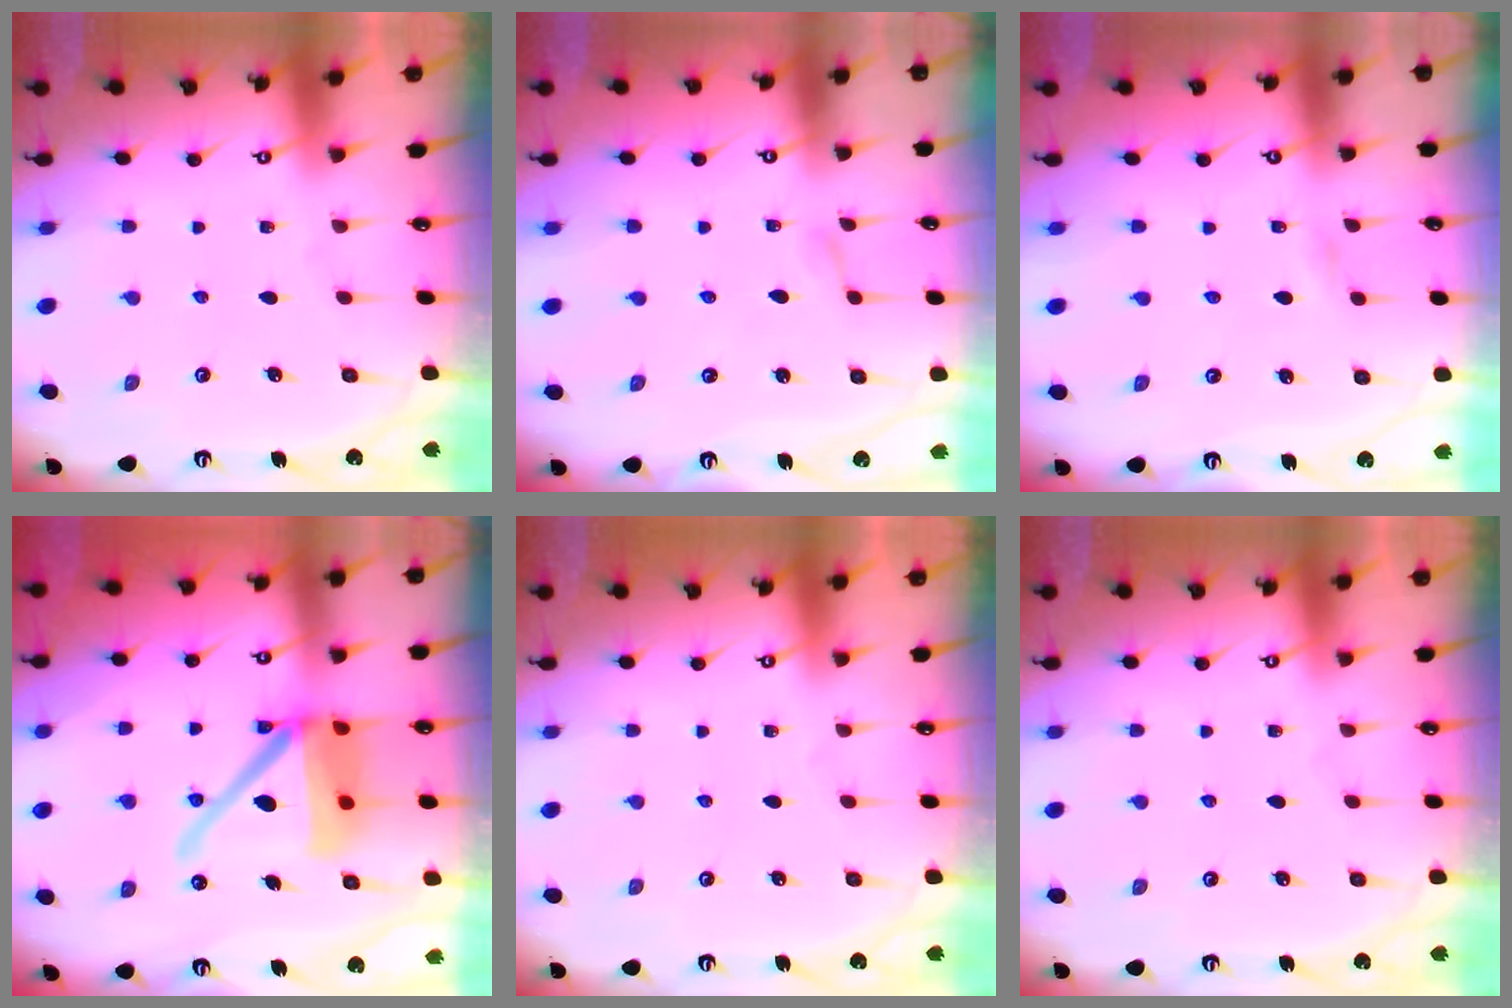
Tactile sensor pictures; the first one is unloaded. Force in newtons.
{"total": 2.0, "press": 1.9, "slide": 0.3}
{"total": 2.8, "press": 2.8, "slide": 0.2}
{"total": 16.6, "press": 16.5, "slide": 2.1}
{"total": 0.0}
{"total": 0.0}